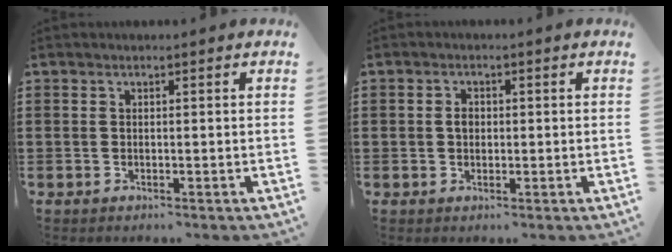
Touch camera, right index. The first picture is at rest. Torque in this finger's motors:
{"motor_torque": [0.45, 0.13, 0.27, 0.05]}